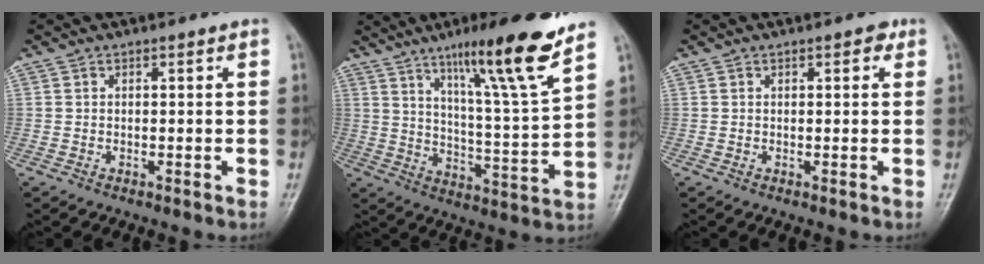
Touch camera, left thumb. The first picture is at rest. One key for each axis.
{"total": 17.4, "fx": 11.3, "fy": 1.3, "fz": 13.1, "tx": -0.191, "ty": -0.065, "tz": 0.182}
{"total": 1.8, "fx": 0.8, "fy": 1.1, "fz": 1.1, "tx": -0.001, "ty": 0.000, "tz": 0.008}